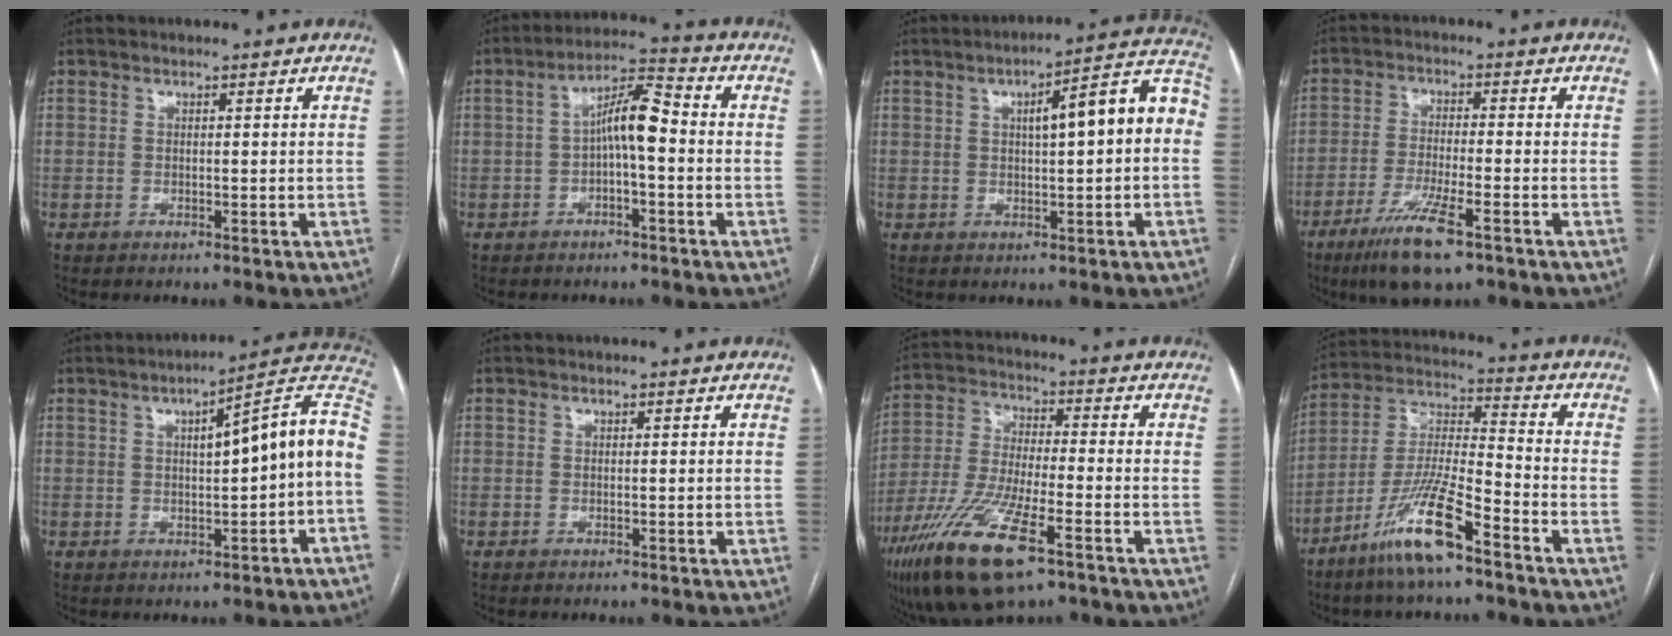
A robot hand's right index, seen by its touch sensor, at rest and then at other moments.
{"total": 7.0, "force": [-0.6, 1.5, 6.8], "torque": [-0.121, 0.028, -0.013]}
{"total": 11.5, "force": [1.1, 2.1, 11.2], "torque": [-0.149, 0.042, 0.013]}
{"total": 9.1, "force": [-5.6, 1.0, 7.2], "torque": [-0.137, -0.022, -0.097]}
{"total": 12.6, "force": [0.5, 1.1, 12.5], "torque": [-0.167, 0.037, 0.003]}
{"total": 0.0}
{"total": 16.1, "force": [-9.1, 3.2, 13.0], "torque": [-0.278, -0.033, -0.165]}
{"total": 12.5, "force": [-8.0, 0.9, 9.6], "torque": [-0.195, -0.020, -0.160]}